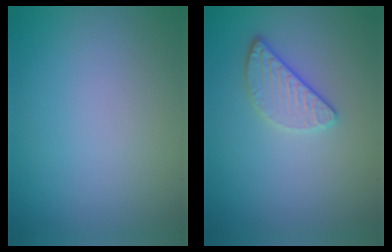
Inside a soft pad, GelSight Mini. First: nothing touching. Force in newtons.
{"total": 2.4, "press": 2.1, "slide": 1.1}